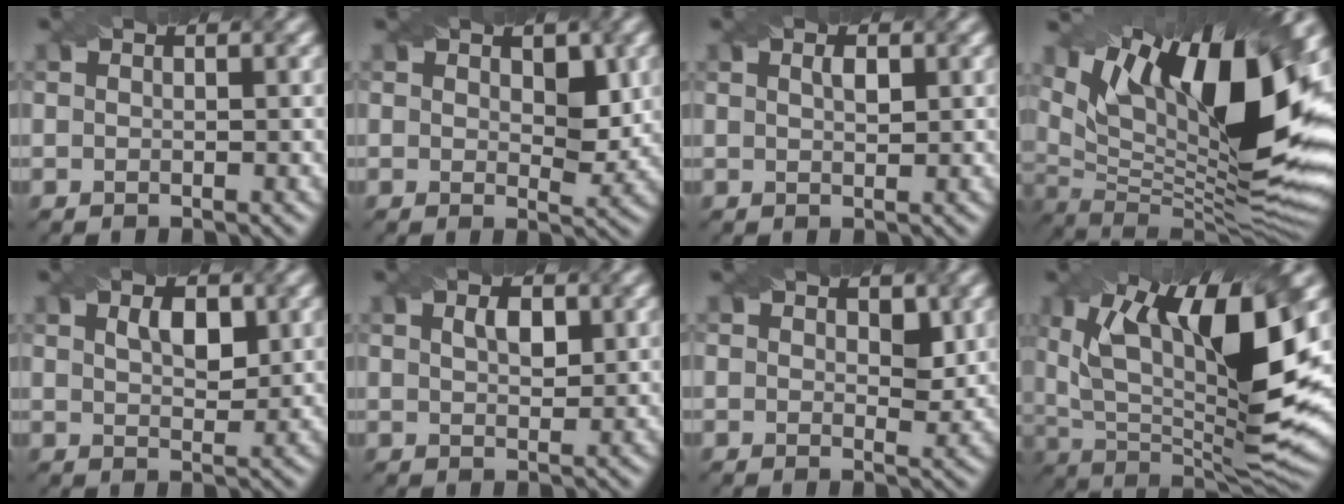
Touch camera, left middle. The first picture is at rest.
{"total": 3.0, "force": [0.9, 1.8, 2.2], "torque": [-0.032, -0.010, 0.019]}
{"total": 1.2, "force": [0.6, 0.5, 0.9], "torque": [-0.020, 0.002, 0.011]}
{"total": 16.7, "force": [6.7, 6.1, 14.0], "torque": [-0.225, 0.011, 0.118]}
{"total": 3.0, "force": [1.2, 1.5, 2.3], "torque": [-0.043, 0.003, 0.025]}
{"total": 2.1, "force": [0.9, 1.0, 1.6], "torque": [-0.031, 0.003, 0.019]}
{"total": 2.2, "force": [0.8, 1.3, 1.6], "torque": [-0.021, -0.009, 0.016]}
{"total": 14.7, "force": [5.0, 5.0, 12.9], "torque": [-0.220, -0.009, 0.089]}